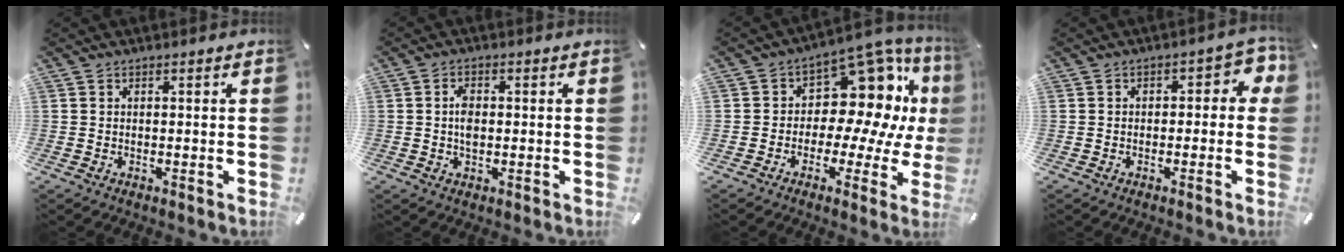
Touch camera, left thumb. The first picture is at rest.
{"total": 3.5, "force": [0.0, 2.1, 2.8], "torque": [-0.048, 0.001, -0.002]}
{"total": 14.5, "force": [5.1, 9.4, 9.7], "torque": [-0.150, -0.062, 0.084]}
{"total": 4.7, "force": [-0.5, 3.0, 3.6], "torque": [-0.044, 0.009, -0.017]}